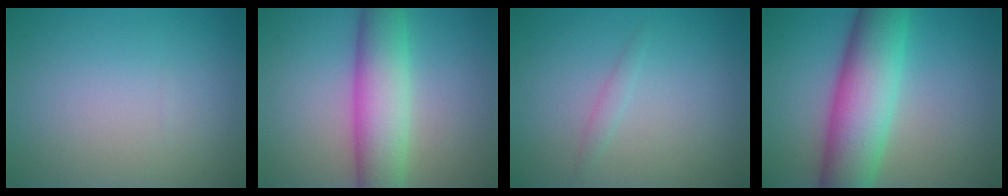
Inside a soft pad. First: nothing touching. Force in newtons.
{"total": 7.4, "press": 7.4, "slide": 0.3}
{"total": 0.9, "press": 0.9, "slide": 0.1}
{"total": 9.8, "press": 9.8, "slide": 0.2}